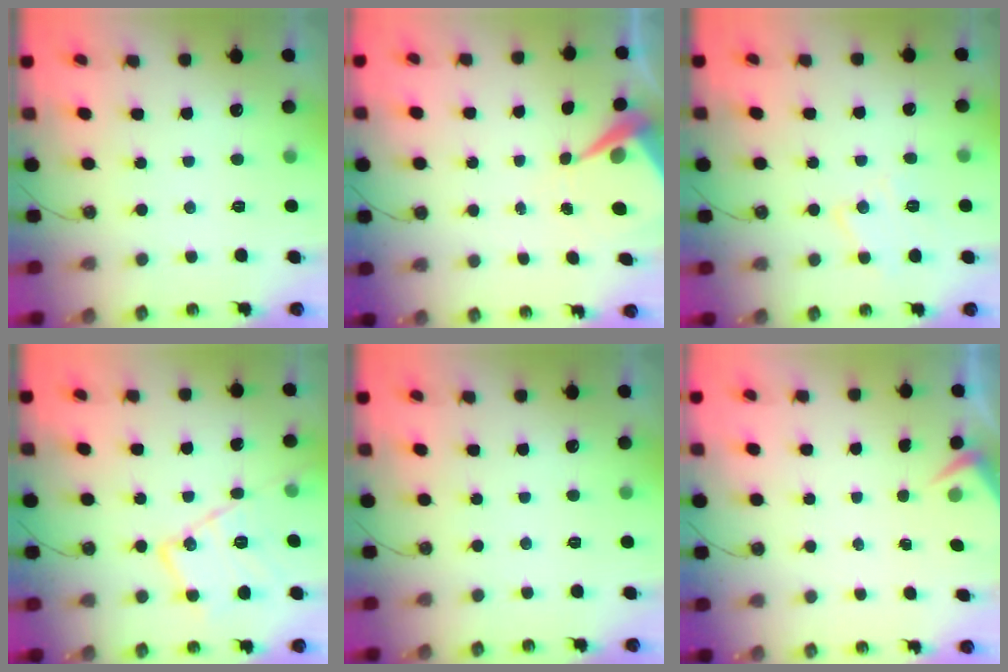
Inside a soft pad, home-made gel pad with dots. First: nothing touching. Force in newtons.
{"total": 6.5, "press": 6.5, "slide": 0.3}
{"total": 9.6, "press": 9.5, "slide": 0.6}
{"total": 15.8, "press": 15.8, "slide": 0.6}
{"total": 0.0}
{"total": 3.1, "press": 3.1, "slide": 0.5}